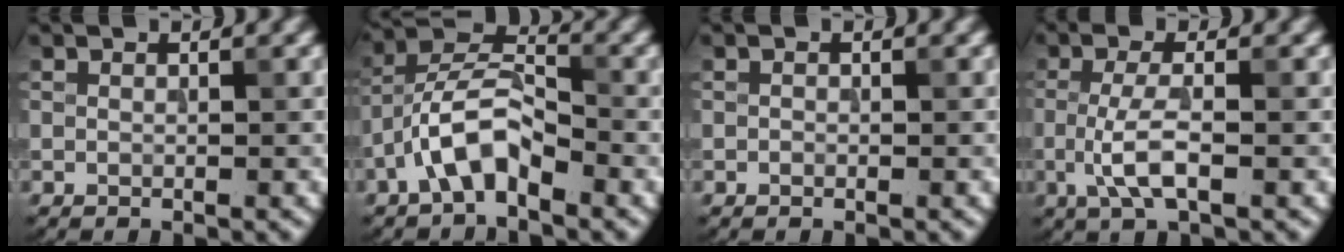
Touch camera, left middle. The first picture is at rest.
{"total": 5.3, "force": [-3.0, 2.1, 3.8], "torque": [-0.068, 0.018, -0.061]}
{"total": 0.0}
{"total": 3.6, "force": [-0.9, 1.0, 3.4], "torque": [-0.074, -0.003, -0.023]}